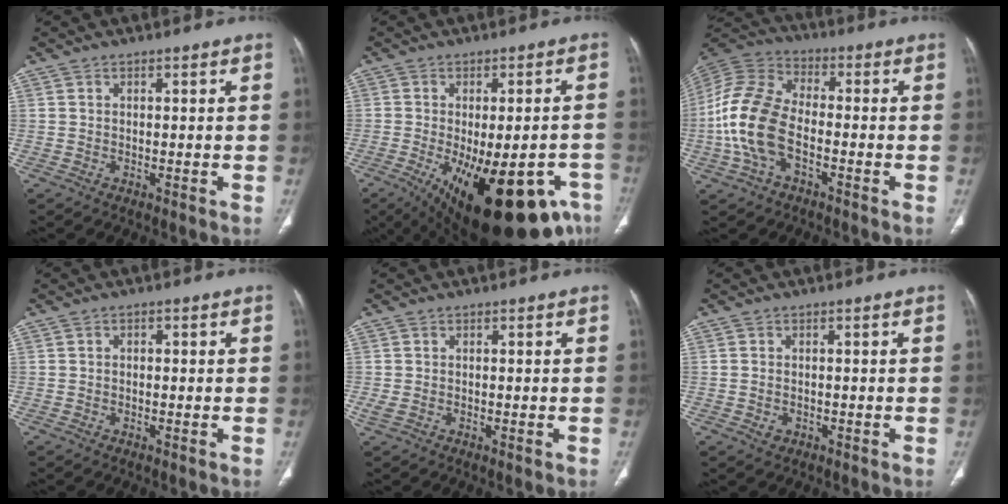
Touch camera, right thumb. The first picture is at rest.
{"total": 24.8, "force": [-11.7, 10.1, 19.3], "torque": [-0.221, -0.003, -0.144]}
{"total": 14.8, "force": [-3.5, 8.6, 11.6], "torque": [-0.253, 0.032, -0.072]}
{"total": 0.8, "force": [0.0, 0.6, 0.5], "torque": [-0.003, 0.003, -0.004]}
{"total": 1.6, "force": [-0.3, 0.8, 1.4], "torque": [-0.040, -0.001, 0.000]}
{"total": 1.6, "force": [-0.5, 1.3, 0.9], "torque": [-0.016, 0.007, -0.002]}